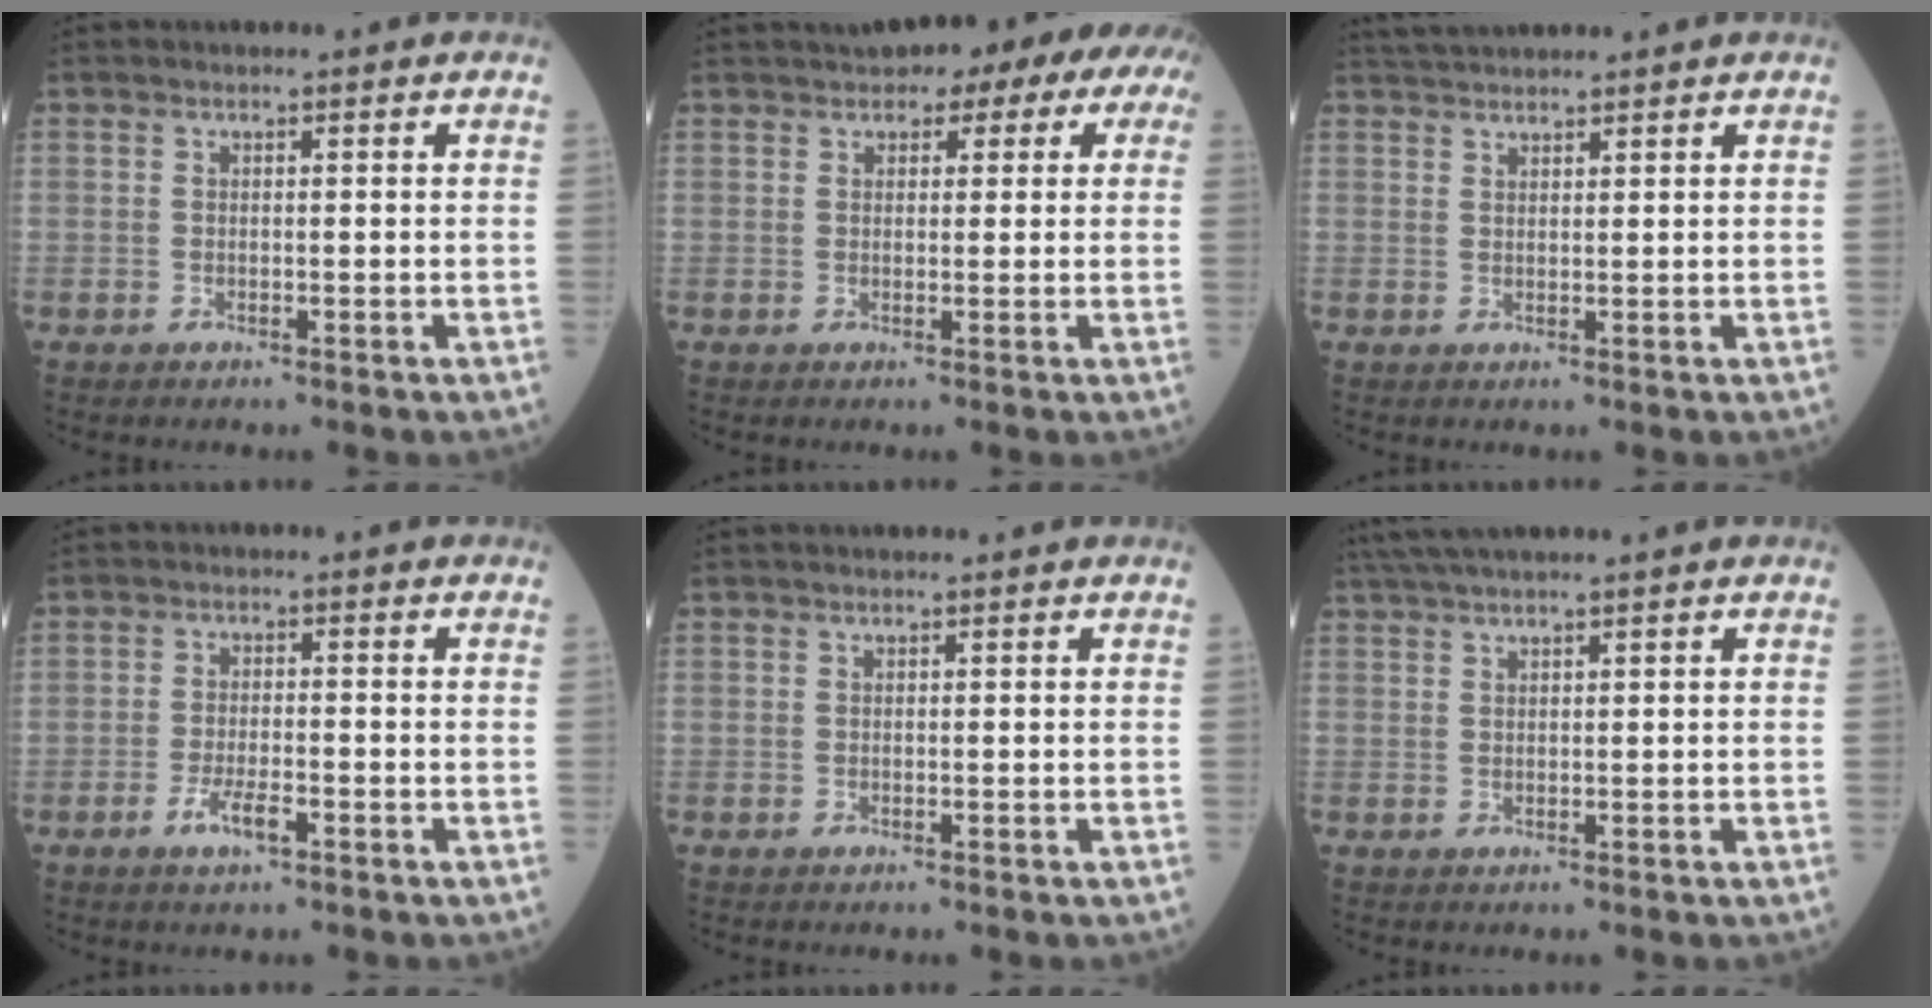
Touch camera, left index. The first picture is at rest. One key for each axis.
{"total": 10.1, "fx": 5.5, "fy": 4.0, "fz": 7.4, "tx": -0.089, "ty": 0.049, "tz": 0.061}
{"total": 3.7, "fx": 3.5, "fy": -0.1, "fz": 1.0, "tx": -0.022, "ty": 0.029, "tz": 0.069}
{"total": 3.6, "fx": -2.1, "fy": 0.8, "fz": 2.8, "tx": -0.059, "ty": -0.002, "tz": -0.039}
{"total": 0.0}
{"total": 3.6, "fx": 2.8, "fy": -0.9, "fz": 2.0, "tx": -0.046, "ty": 0.021, "tz": 0.061}